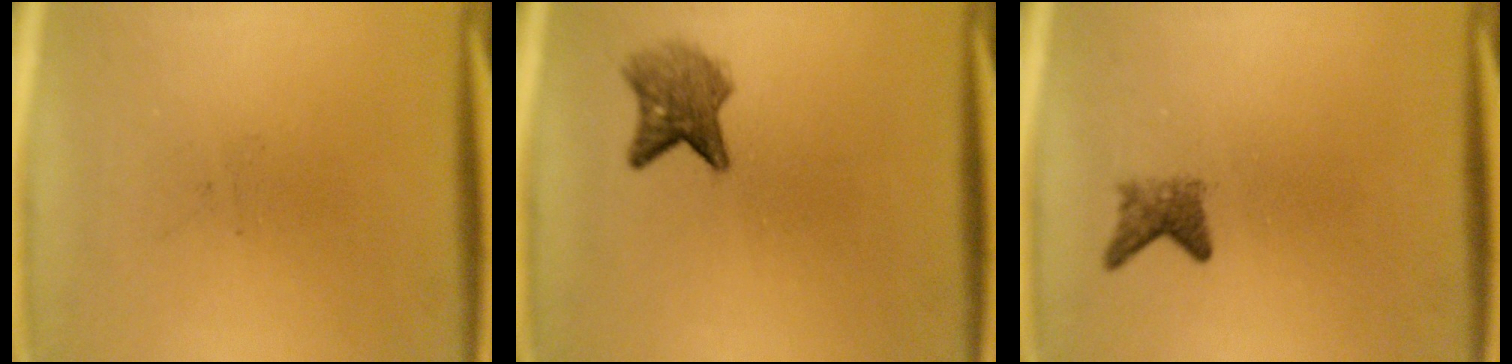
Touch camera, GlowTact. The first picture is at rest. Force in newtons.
{"total": 4.2}
{"total": 2.1}